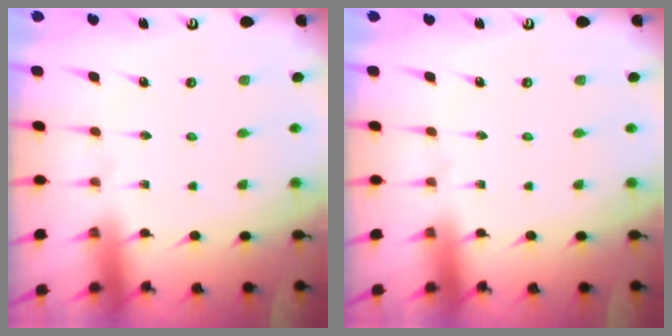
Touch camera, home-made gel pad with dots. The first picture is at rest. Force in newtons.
{"total": 0.0}